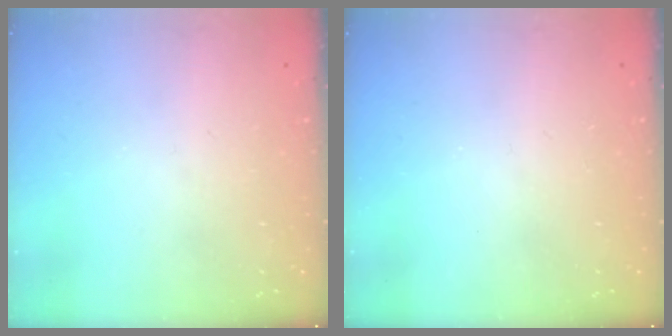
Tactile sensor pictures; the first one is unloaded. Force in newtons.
{"total": 0.0}